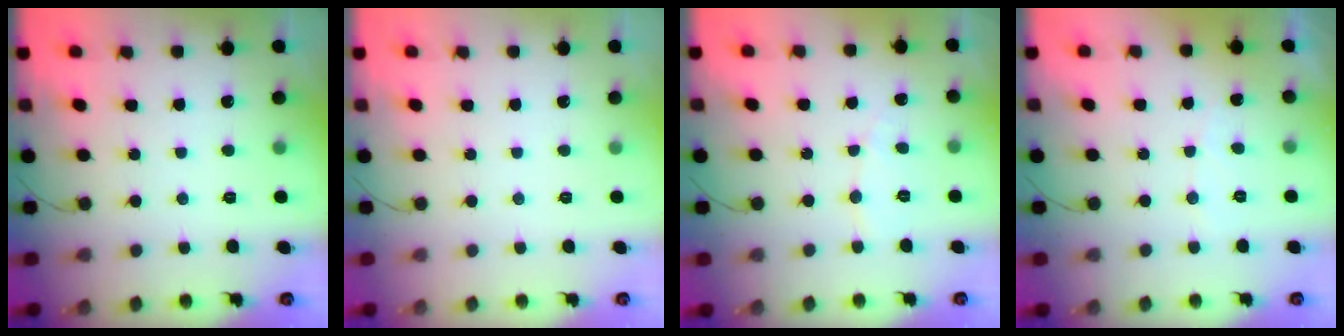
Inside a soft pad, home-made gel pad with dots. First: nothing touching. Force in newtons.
{"total": 0.0}
{"total": 4.0, "press": 4.0, "slide": 0.2}
{"total": 2.8, "press": 2.8, "slide": 0.2}